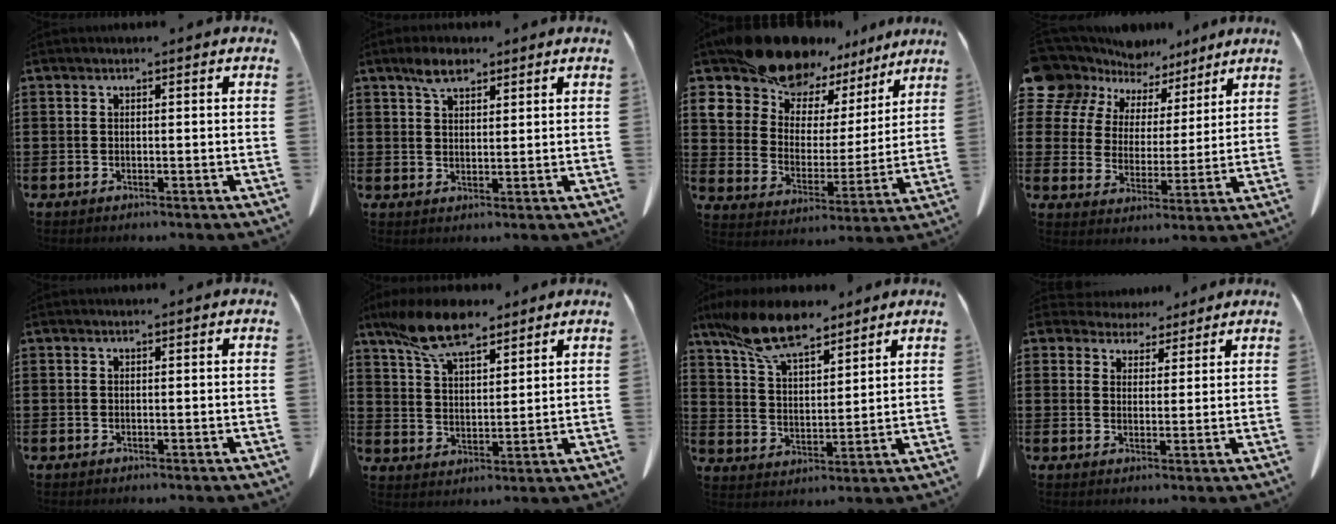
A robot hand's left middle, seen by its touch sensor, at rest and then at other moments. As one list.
[{"total": 4.0, "force": [2.9, 1.8, 2.1], "torque": [-0.039, 0.004, 0.051]}, {"total": 14.4, "force": [12.7, 5.8, 3.4], "torque": [-0.124, -0.088, 0.231]}, {"total": 8.3, "force": [6.6, 4.9, 0.7], "torque": [-0.060, -0.033, 0.126]}, {"total": 0.0}, {"total": 10.5, "force": [8.1, 3.7, 5.6], "torque": [-0.131, -0.009, 0.154]}, {"total": 11.7, "force": [9.1, 3.6, 6.3], "torque": [-0.148, -0.018, 0.171]}, {"total": 3.9, "force": [3.6, 1.4, 0.0], "torque": [-0.015, -0.007, 0.070]}]